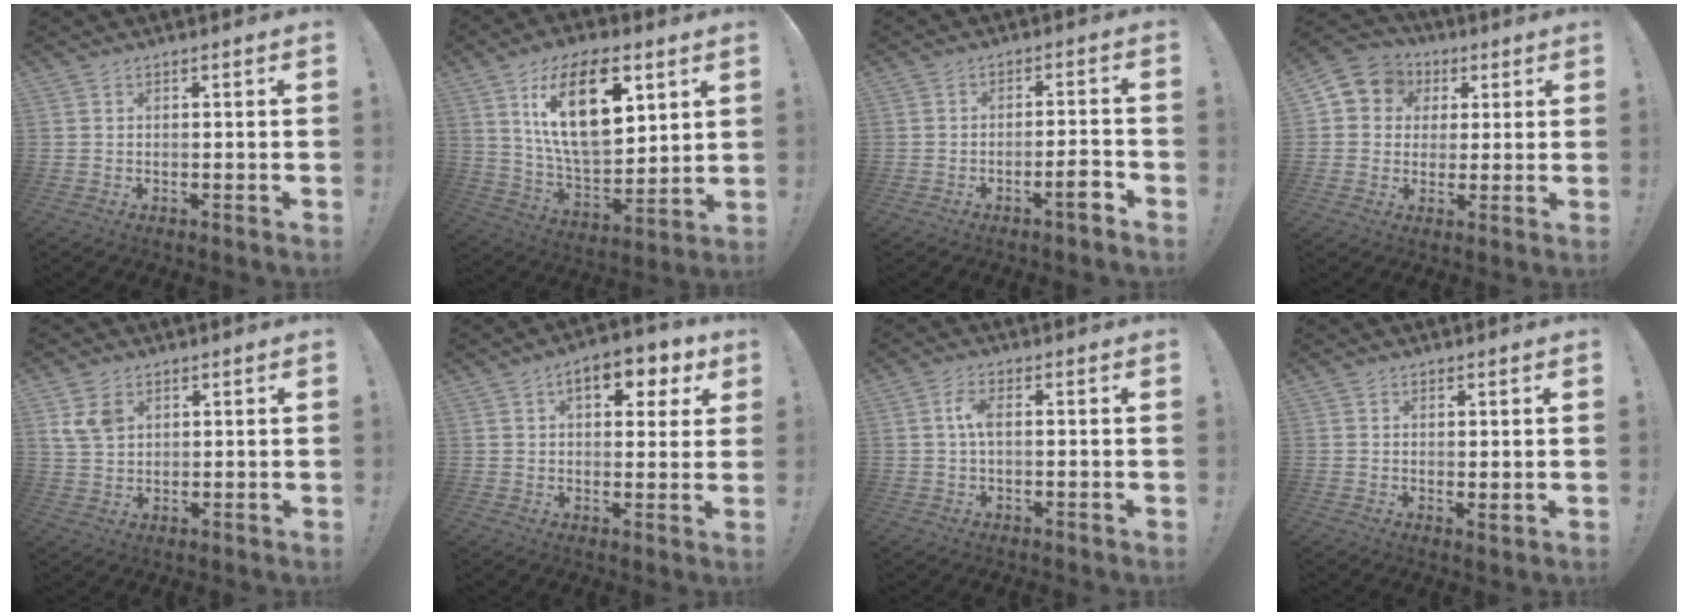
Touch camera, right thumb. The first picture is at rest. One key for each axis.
{"total": 22.6, "fx": 9.0, "fy": 11.5, "fz": 17.2, "tx": -0.309, "ty": -0.025, "tz": 0.153}
{"total": 5.3, "fx": -3.6, "fy": 1.0, "fz": 3.8, "tx": -0.050, "ty": 0.013, "tz": -0.062}
{"total": 8.0, "fx": 1.8, "fy": 7.5, "fz": 2.3, "tx": -0.028, "ty": -0.003, "tz": 0.040}
{"total": 6.3, "fx": 2.8, "fy": 4.6, "fz": 3.3, "tx": -0.069, "ty": -0.002, "tz": 0.057}
{"total": 9.1, "fx": 3.8, "fy": 4.9, "fz": 6.7, "tx": -0.081, "ty": -0.012, "tz": 0.060}
{"total": 4.3, "fx": 0.2, "fy": 1.7, "fz": 4.0, "tx": -0.083, "ty": 0.007, "tz": 0.001}
{"total": 1.5, "fx": 0.9, "fy": 0.4, "fz": 1.1, "tx": -0.012, "ty": -0.005, "tz": 0.016}